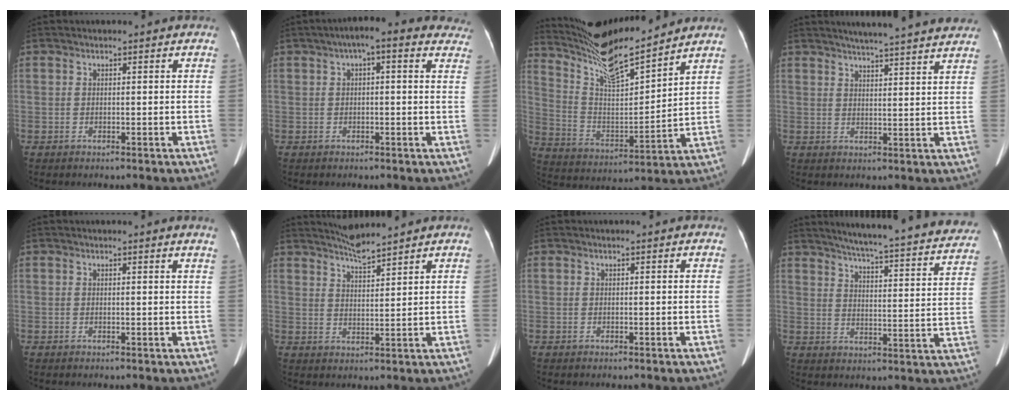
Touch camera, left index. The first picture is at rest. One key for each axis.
{"total": 9.2, "fx": 6.1, "fy": 2.6, "fz": 6.3, "tx": -0.074, "ty": 0.033, "tz": 0.063}
{"total": 14.3, "fx": 13.1, "fy": 0.1, "fz": 5.8, "tx": -0.120, "ty": -0.005, "tz": 0.246}
{"total": 16.3, "fx": 14.9, "fy": 0.4, "fz": 6.7, "tx": -0.098, "ty": -0.004, "tz": 0.183}
{"total": 1.8, "fx": 1.6, "fy": -0.4, "fz": 0.6, "tx": -0.020, "ty": -0.008, "tz": 0.010}
{"total": 4.5, "fx": 4.3, "fy": -0.4, "fz": 1.1, "tx": -0.028, "ty": 0.001, "tz": 0.083}
{"total": 0.0}
{"total": 28.0, "fx": 25.2, "fy": 2.5, "fz": 11.8, "tx": -0.167, "ty": -0.066, "tz": 0.304}